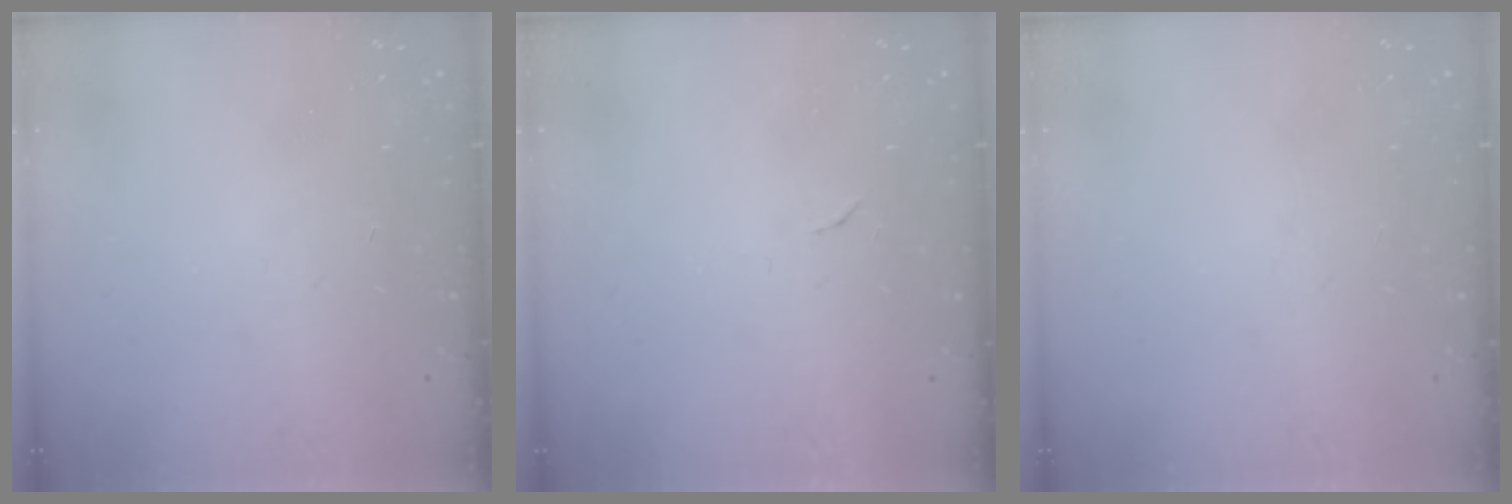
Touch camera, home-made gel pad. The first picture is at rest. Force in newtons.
{"total": 4.0, "press": 4.0, "slide": 0.3}
{"total": 0.0}